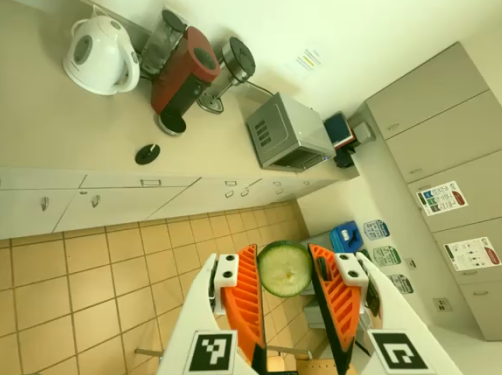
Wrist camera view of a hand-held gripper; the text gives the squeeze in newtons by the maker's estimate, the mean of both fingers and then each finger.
{"total": 9.0, "left": 8.9, "right": 9.1}